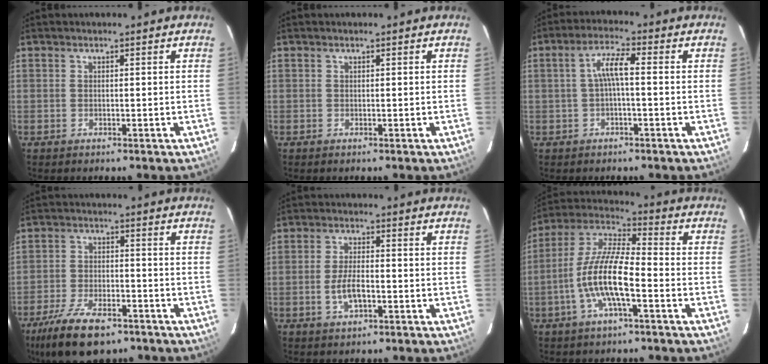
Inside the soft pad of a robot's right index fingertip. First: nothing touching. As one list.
[{"total": 0.0}, {"total": 4.4, "force": [-0.4, 0.6, 4.4], "torque": [-0.087, 0.011, -0.006]}, {"total": 14.1, "force": [-9.6, 6.0, 8.4], "torque": [-0.193, -0.024, -0.167]}, {"total": 5.3, "force": [-1.8, 1.9, 4.6], "torque": [-0.093, 0.000, -0.031]}, {"total": 12.8, "force": [-4.3, 2.9, 11.7], "torque": [-0.238, 0.001, -0.086]}]